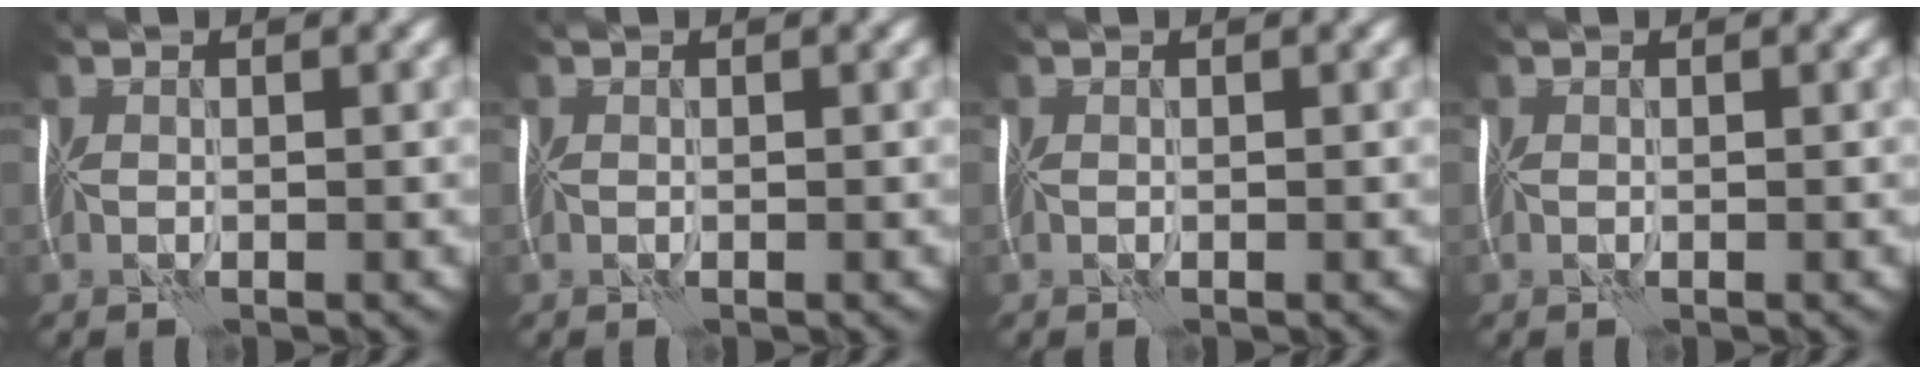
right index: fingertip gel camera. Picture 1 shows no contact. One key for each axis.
{"total": 0.0}
{"total": 0.0}
{"total": 0.0}